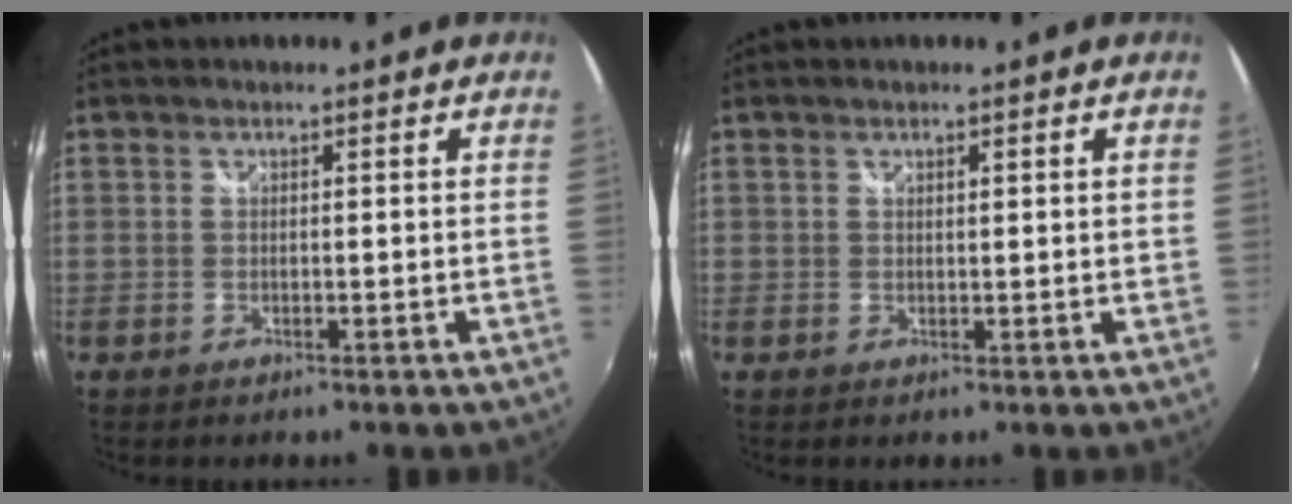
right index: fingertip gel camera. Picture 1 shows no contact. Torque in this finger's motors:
{"motor_torque": [-0.06, 0.06, -0.03, 0.00]}